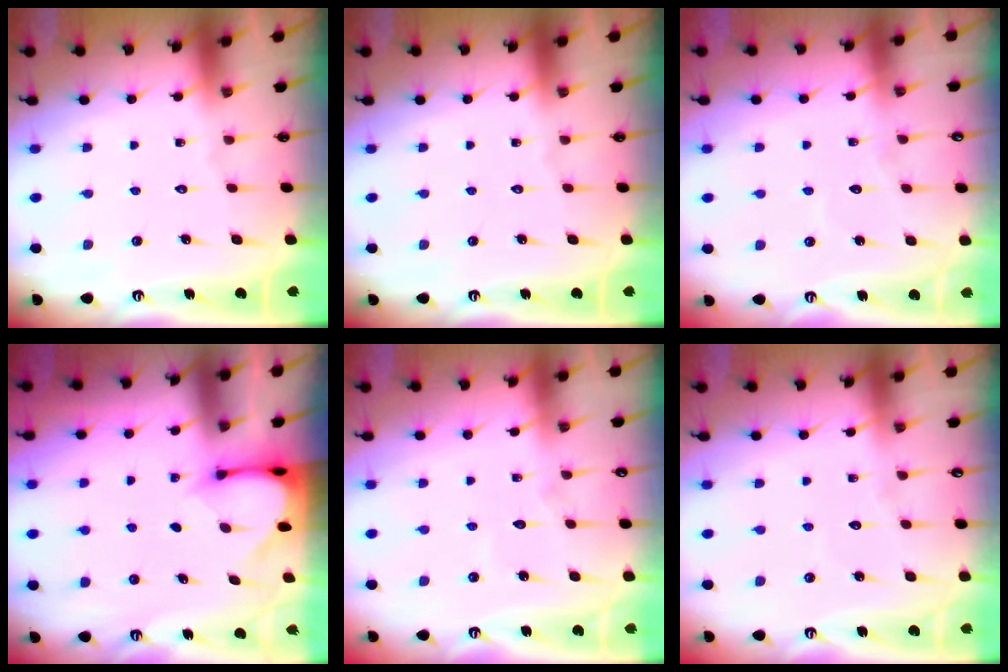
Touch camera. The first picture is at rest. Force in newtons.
{"total": 0.0}
{"total": 3.7, "press": 3.7, "slide": 0.3}
{"total": 3.4, "press": 3.4, "slide": 0.3}
{"total": 4.1, "press": 4.0, "slide": 0.3}
{"total": 2.3, "press": 2.3, "slide": 0.2}